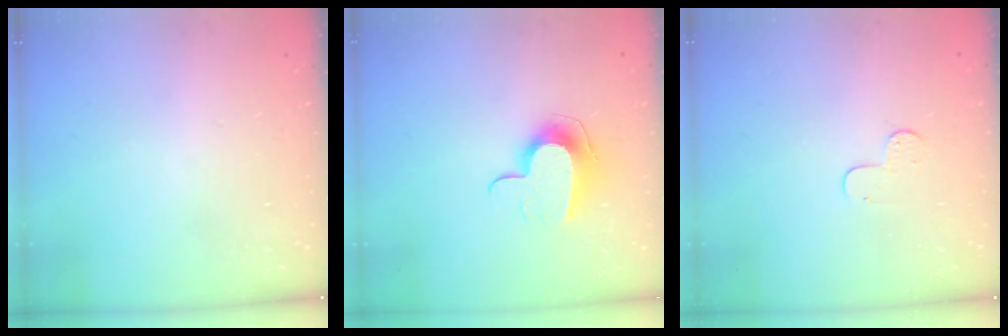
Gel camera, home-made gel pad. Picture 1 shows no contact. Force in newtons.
{"total": 10.3, "press": 10.3, "slide": 0.4}
{"total": 4.3, "press": 4.3, "slide": 0.4}